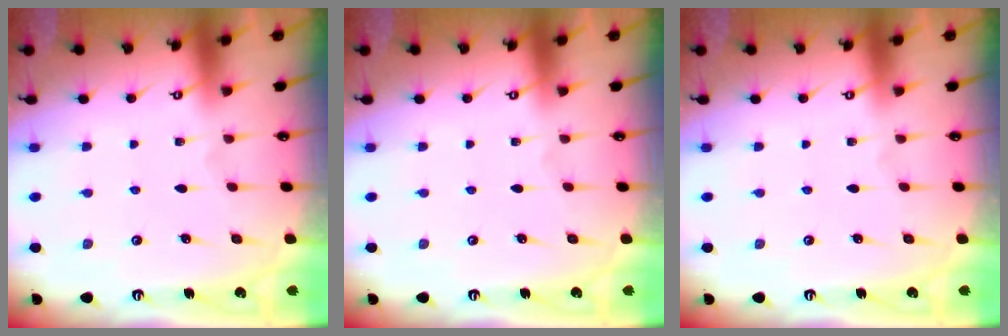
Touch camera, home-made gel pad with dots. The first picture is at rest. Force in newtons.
{"total": 0.0}
{"total": 0.0}